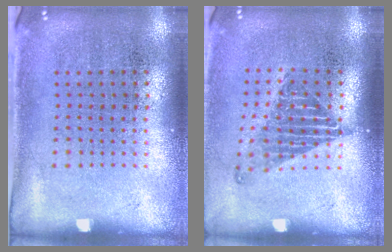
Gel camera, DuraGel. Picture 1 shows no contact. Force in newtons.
{"total": 1.3, "press": 1.1, "slide": 0.7}